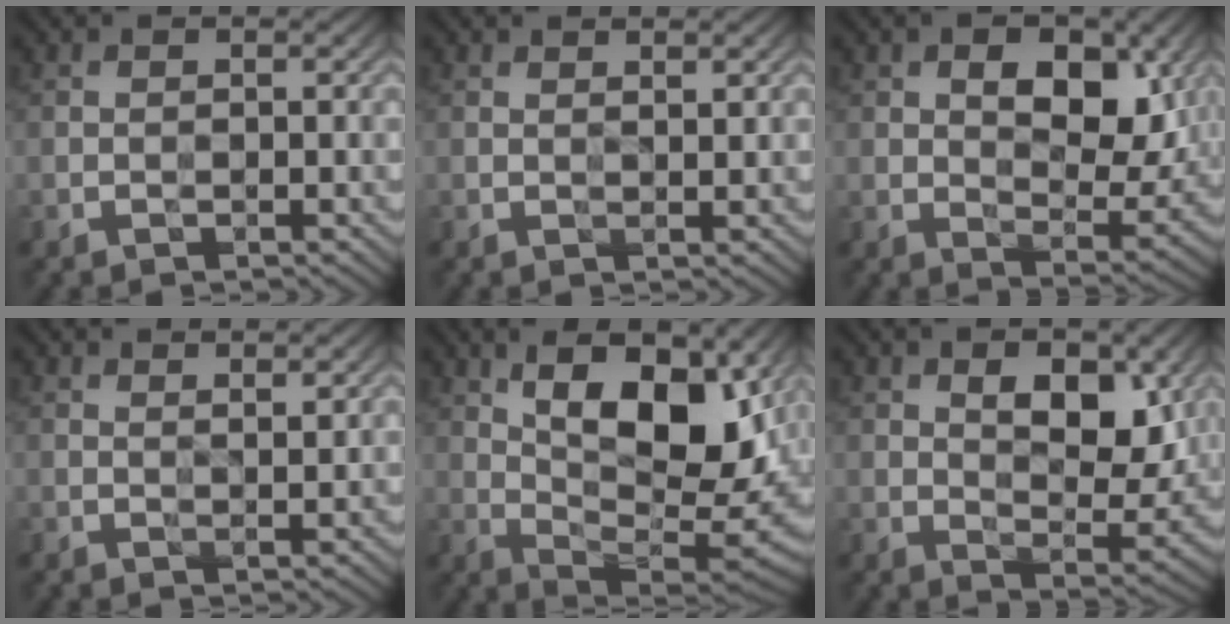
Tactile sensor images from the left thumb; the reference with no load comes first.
{"total": 1.4, "force": [1.4, -0.1, 0.2], "torque": [-0.009, -0.001, 0.019]}
{"total": 10.4, "force": [3.6, 5.7, 7.9], "torque": [-0.127, -0.008, 0.061]}
{"total": 2.1, "force": [2.0, 0.0, 0.7], "torque": [-0.019, -0.001, 0.035]}
{"total": 15.8, "force": [5.7, 6.8, 13.1], "torque": [-0.209, 0.018, 0.097]}
{"total": 9.5, "force": [3.7, 4.7, 7.3], "torque": [-0.121, -0.009, 0.064]}